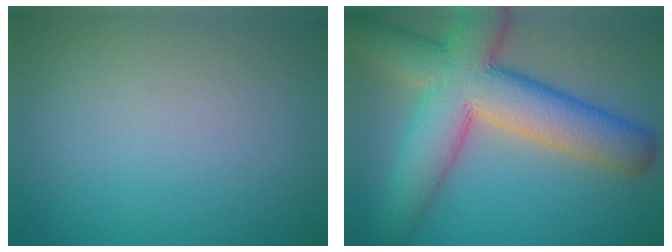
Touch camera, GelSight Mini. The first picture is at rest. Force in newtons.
{"total": 11.1, "press": 11.1, "slide": 0.9}